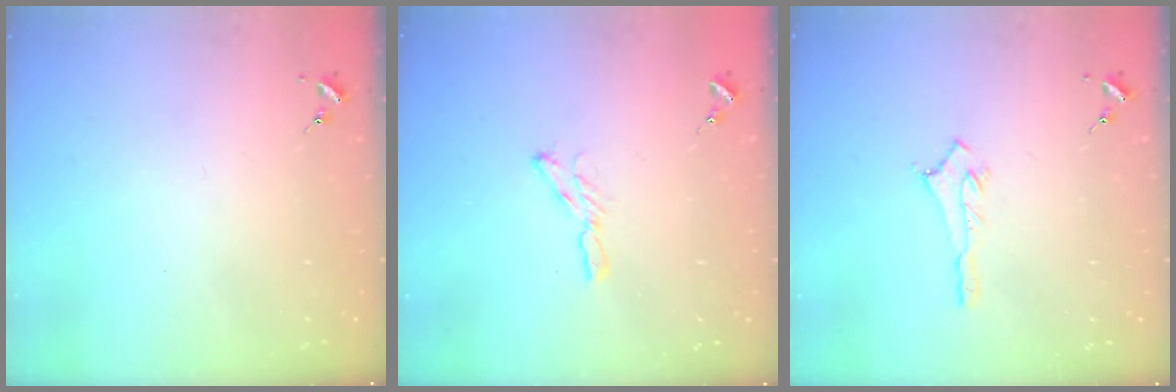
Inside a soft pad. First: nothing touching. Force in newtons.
{"total": 5.7, "press": 5.7, "slide": 0.3}
{"total": 2.8, "press": 2.8, "slide": 0.2}